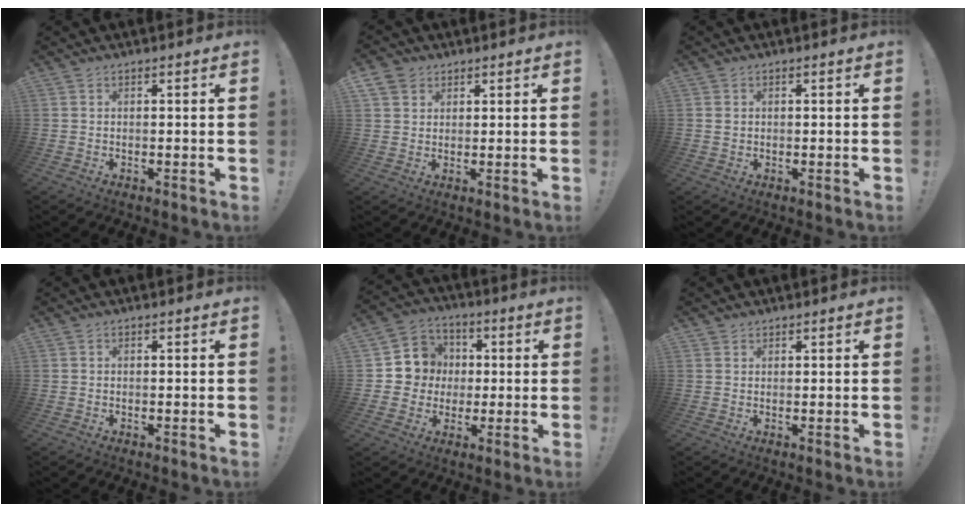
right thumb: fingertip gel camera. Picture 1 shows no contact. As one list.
[{"total": 4.9, "force": [2.8, 4.0, 1.0], "torque": [-0.017, -0.013, 0.054]}, {"total": 1.1, "force": [0.4, 1.0, 0.3], "torque": [-0.003, 0.002, 0.007]}, {"total": 0.0}, {"total": 9.6, "force": [-0.6, 9.4, 1.9], "torque": [-0.022, 0.012, 0.002]}, {"total": 1.3, "force": [1.0, 0.8, 0.0], "torque": [0.001, -0.003, 0.019]}]